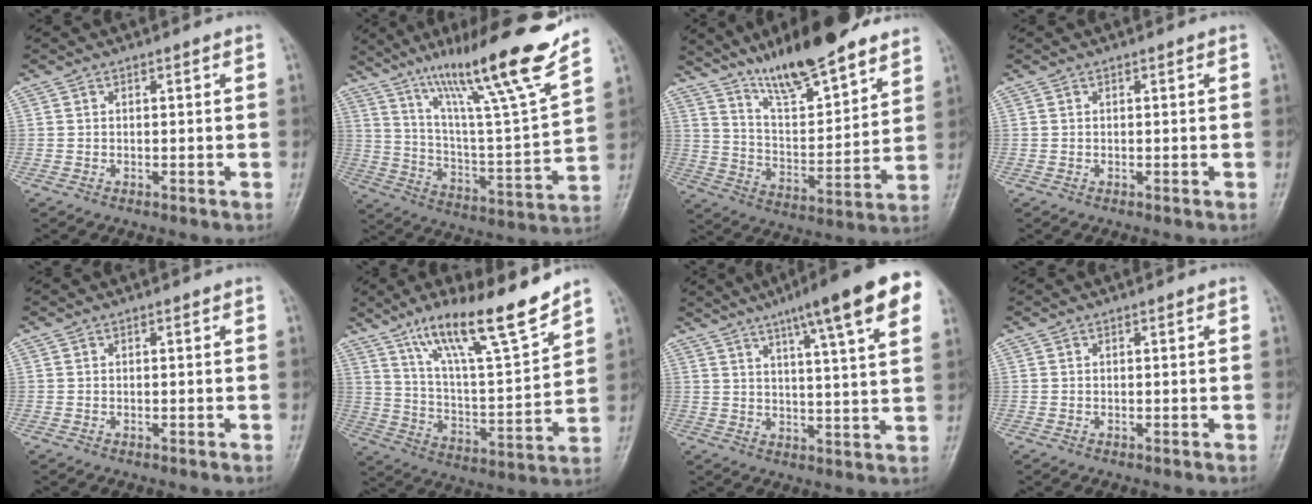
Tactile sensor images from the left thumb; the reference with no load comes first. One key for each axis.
{"total": 21.9, "fx": 15.6, "fy": 0.8, "fz": 15.3, "tx": -0.217, "ty": -0.074, "tz": 0.264}
{"total": 19.1, "fx": 14.6, "fy": 4.9, "fz": 11.4, "tx": -0.147, "ty": -0.075, "tz": 0.245}
{"total": 0.0}
{"total": 0.0}
{"total": 17.7, "fx": 12.8, "fy": 2.9, "fz": 11.9, "tx": -0.178, "ty": -0.071, "tz": 0.226}
{"total": 17.9, "fx": 9.9, "fy": 2.4, "fz": 14.7, "tx": -0.197, "ty": -0.014, "tz": 0.132}
{"total": 0.0}